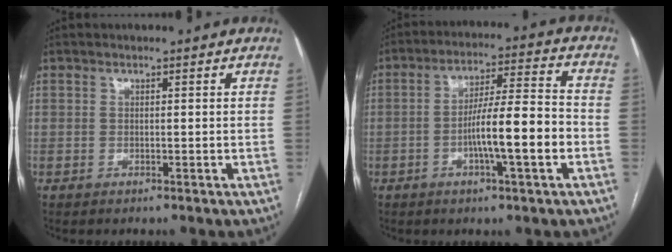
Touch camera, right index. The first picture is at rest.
{"total": 10.9, "force": [-3.0, 0.7, 10.5], "torque": [-0.176, 0.010, -0.052]}